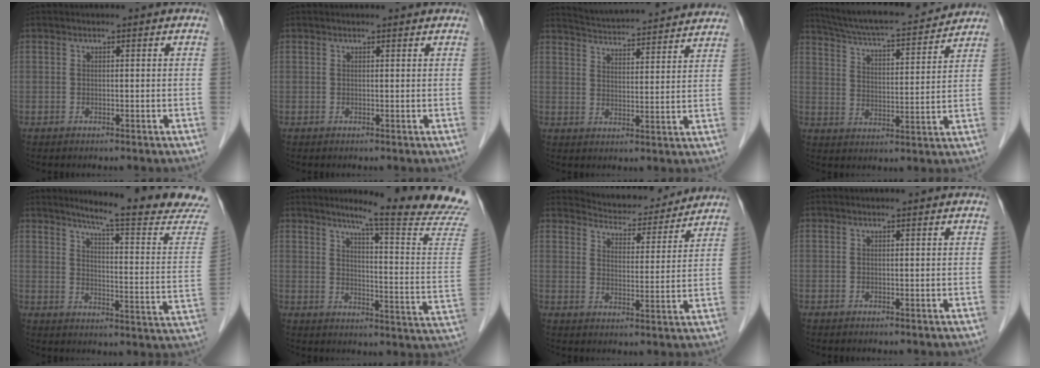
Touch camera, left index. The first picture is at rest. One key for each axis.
{"total": 1.9, "fx": 1.7, "fy": 0.4, "fz": 0.6, "tx": -0.009, "ty": 0.014, "tz": 0.020}
{"total": 21.4, "fx": 20.3, "fy": 2.1, "fz": 6.5, "tx": -0.105, "ty": -0.003, "tz": 0.267}
{"total": 18.2, "fx": 16.8, "fy": 2.3, "fz": 6.7, "tx": -0.118, "ty": 0.018, "tz": 0.250}
{"total": 18.3, "fx": 16.5, "fy": -1.2, "fz": 7.7, "tx": -0.109, "ty": -0.096, "tz": 0.196}
{"total": 19.9, "fx": 17.3, "fy": -1.9, "fz": 9.7, "tx": -0.133, "ty": -0.102, "tz": 0.204}
{"total": 13.0, "fx": 12.4, "fy": 2.9, "fz": 2.3, "tx": -0.027, "ty": 0.000, "tz": 0.169}
{"total": 1.0, "fx": 0.9, "fy": 0.2, "fz": 0.4, "tx": -0.006, "ty": 0.013, "tz": 0.016}